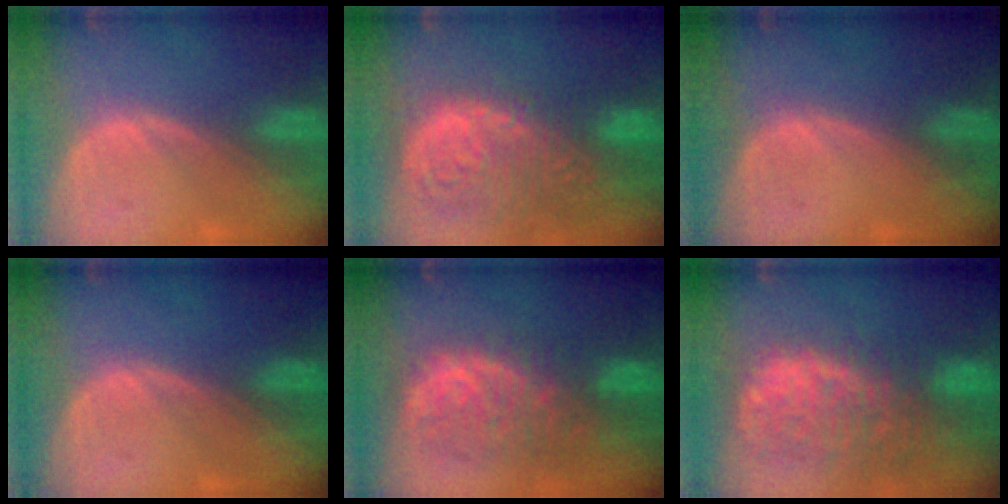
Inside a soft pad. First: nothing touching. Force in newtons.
{"total": 15.4, "press": 12.7, "slide": 8.7}
{"total": 0.0}
{"total": 0.0}
{"total": 11.0, "press": 9.5, "slide": 5.5}
{"total": 14.1, "press": 11.6, "slide": 8.1}